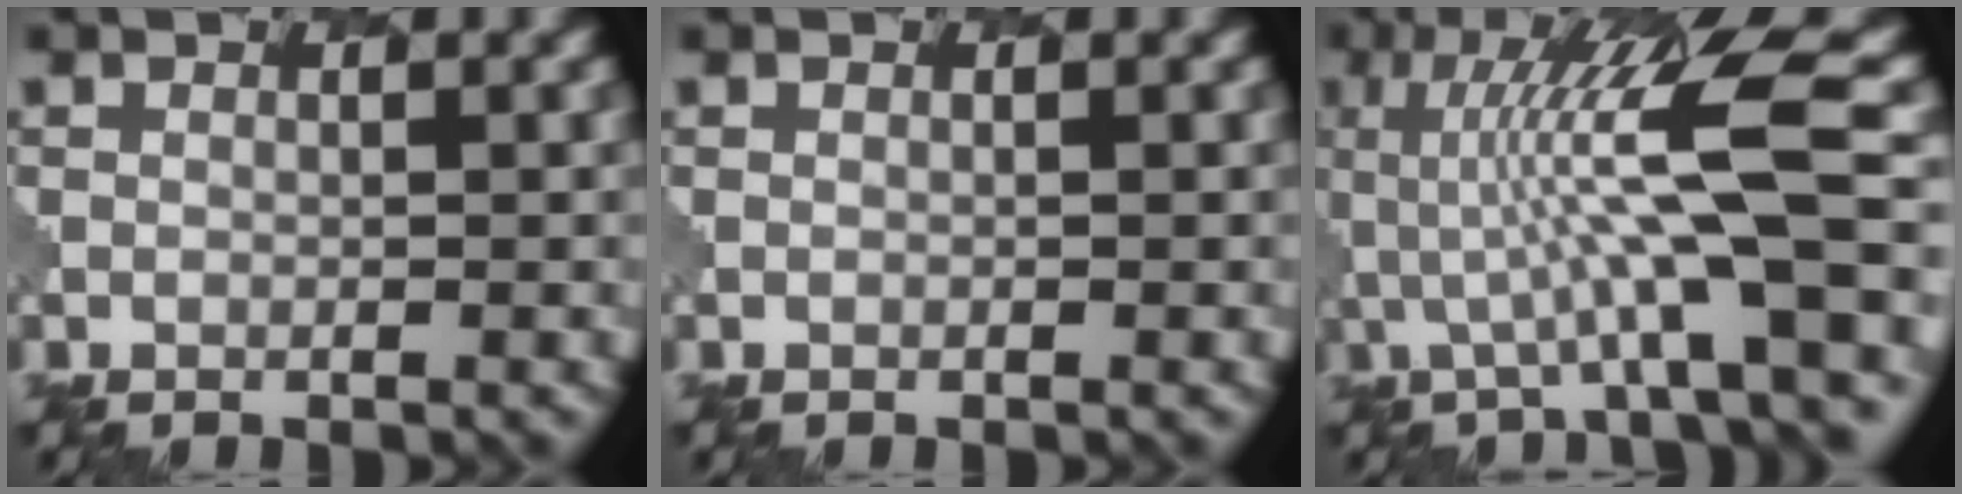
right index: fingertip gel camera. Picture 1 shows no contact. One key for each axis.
{"total": 0.0}
{"total": 9.5, "fx": -0.1, "fy": 1.4, "fz": 9.3, "tx": -0.151, "ty": 0.011, "tz": 0.002}